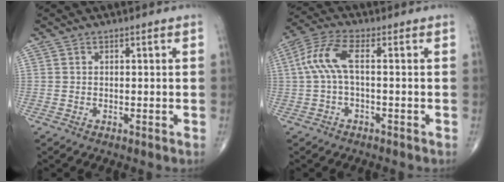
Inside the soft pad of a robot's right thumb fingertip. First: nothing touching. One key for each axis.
{"total": 7.2, "fx": 0.2, "fy": 2.4, "fz": 6.8, "tx": -0.170, "ty": 0.027, "tz": 0.000}